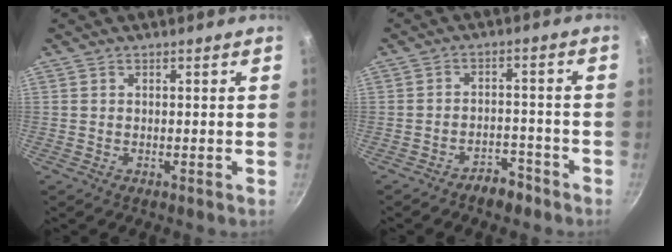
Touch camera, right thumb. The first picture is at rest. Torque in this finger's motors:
{"motor_torque": [-0.24, -0.02, -0.40, -0.01, 0.02]}